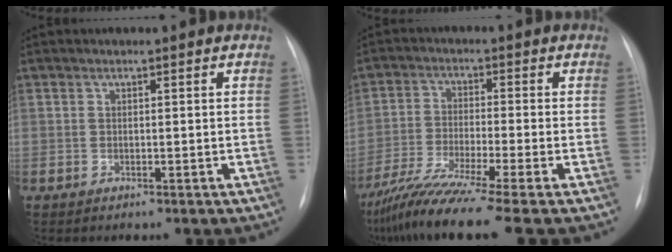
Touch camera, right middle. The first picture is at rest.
{"total": 12.3, "force": [-9.5, -1.8, 7.6], "torque": [-0.138, -0.041, -0.161]}